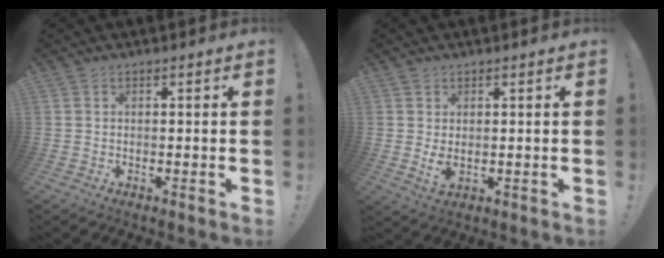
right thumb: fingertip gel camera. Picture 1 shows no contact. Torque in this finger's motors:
{"motor_torque": [-0.14, 0.22, 0.42, -0.07, -0.02]}